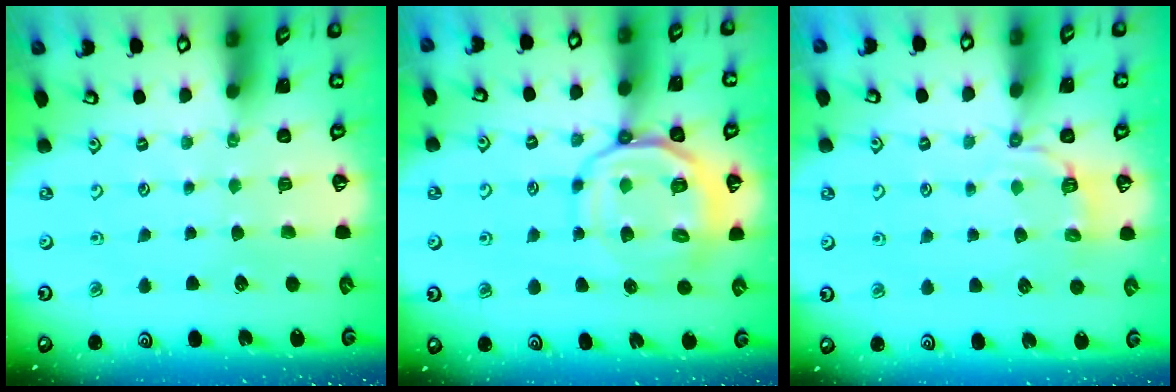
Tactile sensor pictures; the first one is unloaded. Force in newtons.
{"total": 12.5, "press": 12.3, "slide": 1.9}
{"total": 4.1, "press": 3.5, "slide": 2.1}